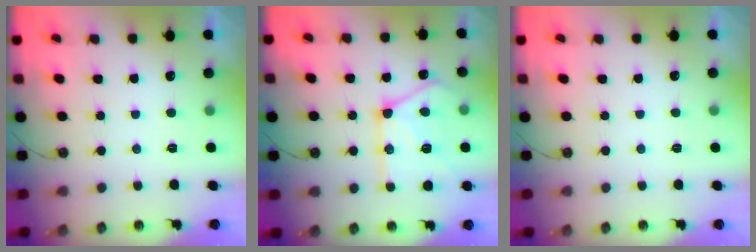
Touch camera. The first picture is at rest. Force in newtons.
{"total": 18.7, "press": 18.7, "slide": 1.3}
{"total": 2.3, "press": 2.3, "slide": 0.4}